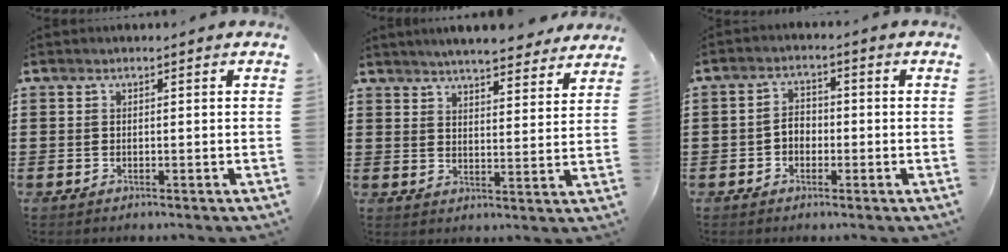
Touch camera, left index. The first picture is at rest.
{"total": 5.2, "force": [5.1, -0.1, 1.1], "torque": [-0.041, -0.024, 0.090]}
{"total": 2.8, "force": [-0.7, 2.0, 1.7], "torque": [-0.036, 0.006, -0.017]}